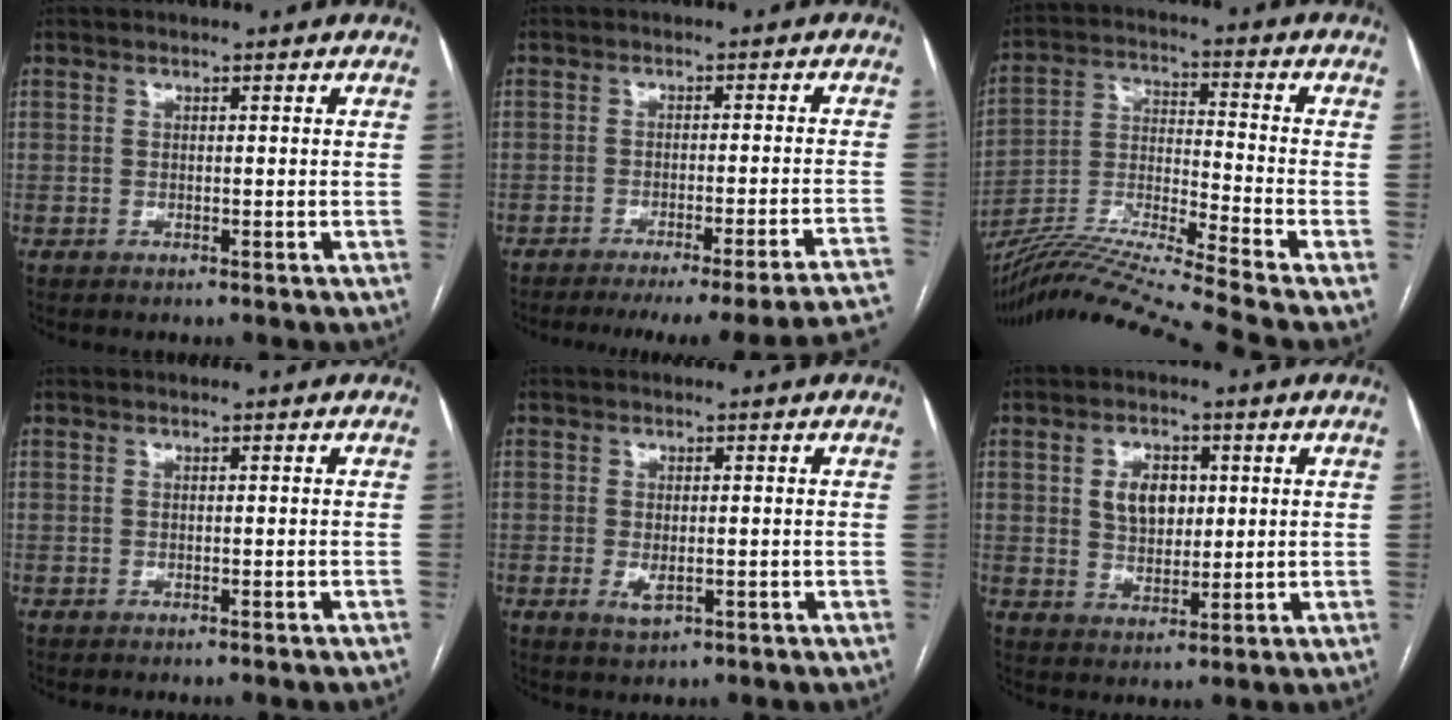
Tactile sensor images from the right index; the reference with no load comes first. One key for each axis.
{"total": 21.7, "fx": -19.5, "fy": -1.3, "fz": 9.6, "tx": -0.047, "ty": -0.021, "tz": -0.238}
{"total": 18.6, "fx": -16.0, "fy": -3.1, "fz": 8.8, "tx": -0.177, "ty": -0.014, "tz": -0.286}
{"total": 1.2, "fx": -1.1, "fy": -0.3, "fz": 0.5, "tx": 0.001, "ty": 0.007, "tz": -0.017}
{"total": 2.8, "fx": -0.7, "fy": 1.4, "fz": 2.3, "tx": -0.041, "ty": -0.005, "tz": -0.004}
{"total": 6.1, "fx": 1.6, "fy": 4.0, "fz": 4.3, "tx": -0.077, "ty": 0.007, "tz": 0.034}